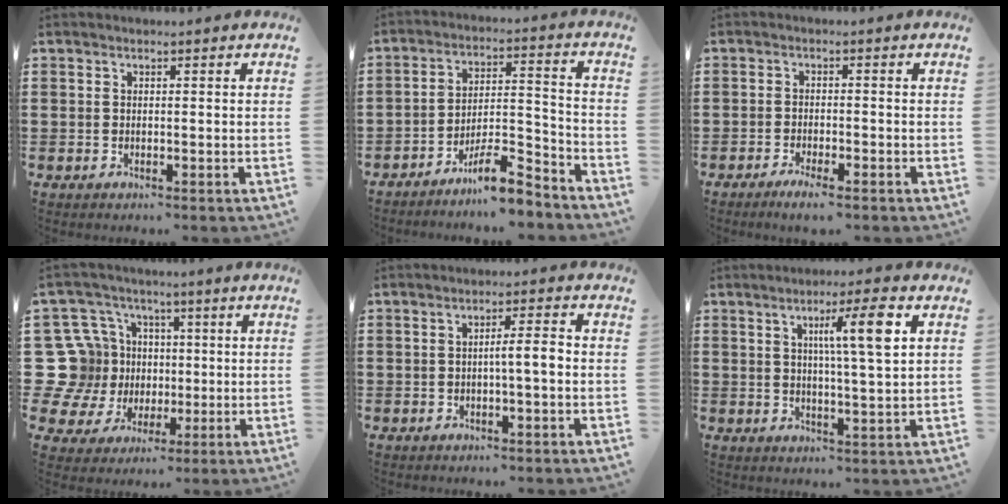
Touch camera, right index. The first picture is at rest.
{"total": 9.0, "force": [-7.8, 1.2, 4.4], "torque": [-0.066, 0.021, -0.145]}
{"total": 2.2, "force": [-1.9, 0.1, 1.1], "torque": [-0.026, 0.000, -0.038]}
{"total": 12.7, "force": [1.0, 12.2, 3.2], "torque": [-0.142, -0.003, 0.038]}
{"total": 3.2, "force": [-0.5, 0.2, 3.2], "torque": [-0.057, 0.000, -0.011]}
{"total": 7.9, "force": [2.5, 0.5, 7.5], "torque": [-0.135, -0.003, 0.031]}